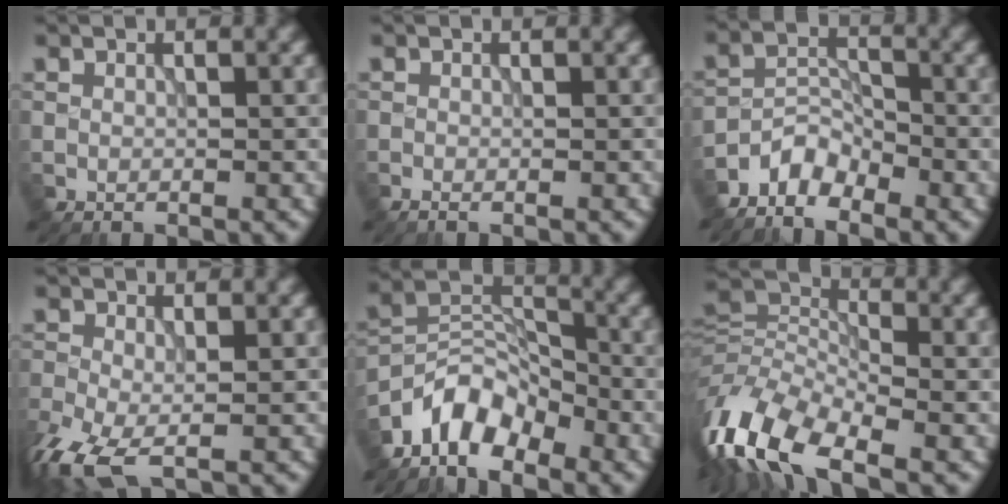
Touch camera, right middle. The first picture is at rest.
{"total": 0.6, "force": [-0.5, 0.1, 0.3], "torque": [-0.005, -0.002, -0.012]}
{"total": 3.1, "force": [-2.7, 1.3, 1.0], "torque": [-0.014, 0.008, -0.060]}
{"total": 6.8, "force": [-3.5, 2.8, 5.1], "torque": [-0.124, -0.023, -0.073]}
{"total": 5.8, "force": [-4.5, 2.7, 2.4], "torque": [-0.034, 0.005, -0.095]}
{"total": 11.7, "force": [-5.6, 5.6, 8.6], "torque": [-0.179, 0.000, -0.131]}